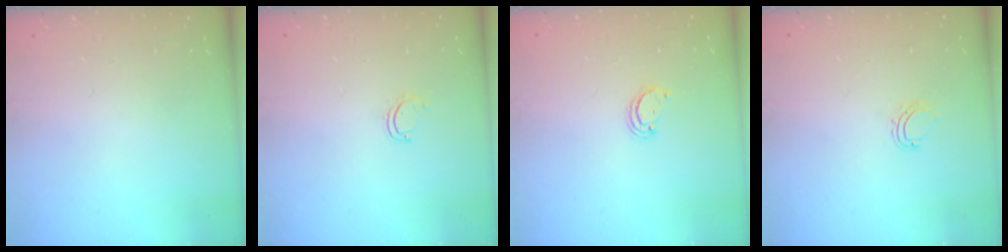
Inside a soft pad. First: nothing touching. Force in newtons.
{"total": 4.1, "press": 4.1, "slide": 0.3}
{"total": 2.2, "press": 2.2, "slide": 0.2}
{"total": 4.7, "press": 4.6, "slide": 0.6}